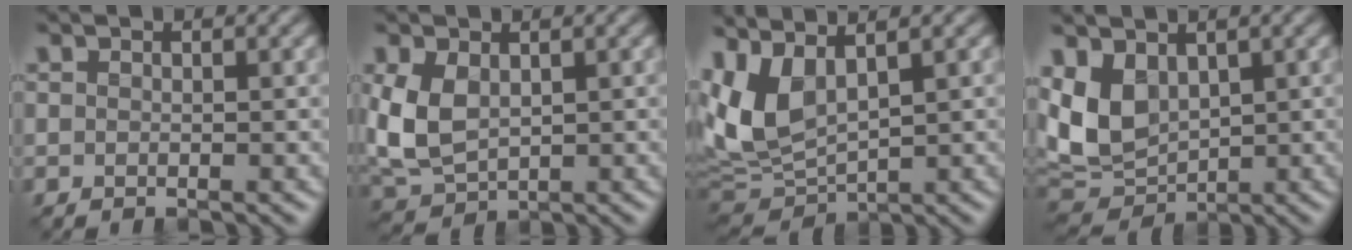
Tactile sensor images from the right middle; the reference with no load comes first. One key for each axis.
{"total": 5.5, "fx": 0.5, "fy": 3.7, "fz": 4.1, "tx": -0.107, "ty": -0.003, "tz": 0.010}
{"total": 7.3, "fx": 2.2, "fy": 3.9, "fz": 5.8, "tx": -0.145, "ty": -0.002, "tz": 0.045}
{"total": 7.2, "fx": 1.5, "fy": 5.0, "fz": 5.1, "tx": -0.123, "ty": -0.005, "tz": 0.024}